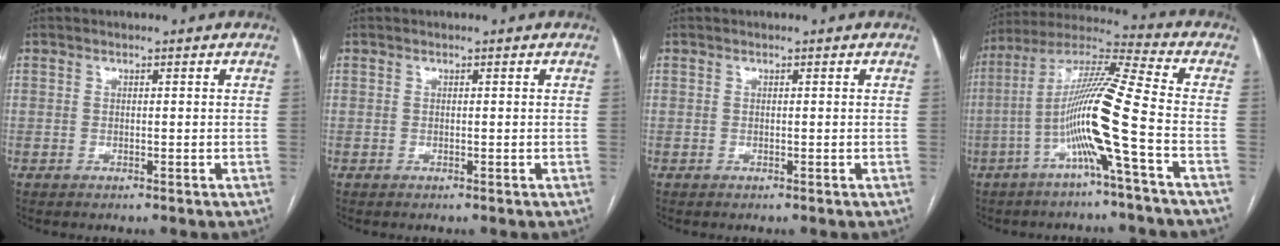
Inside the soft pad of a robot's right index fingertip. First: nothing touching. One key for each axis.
{"total": 0.0}
{"total": 0.0}
{"total": 13.9, "fx": -4.3, "fy": -1.7, "fz": 13.2, "tx": -0.253, "ty": 0.006, "tz": -0.091}